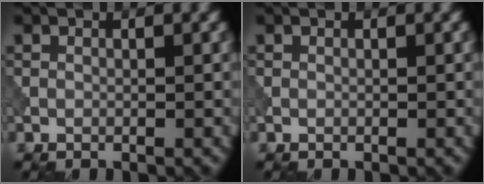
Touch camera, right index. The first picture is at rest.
{"total": 0.0}